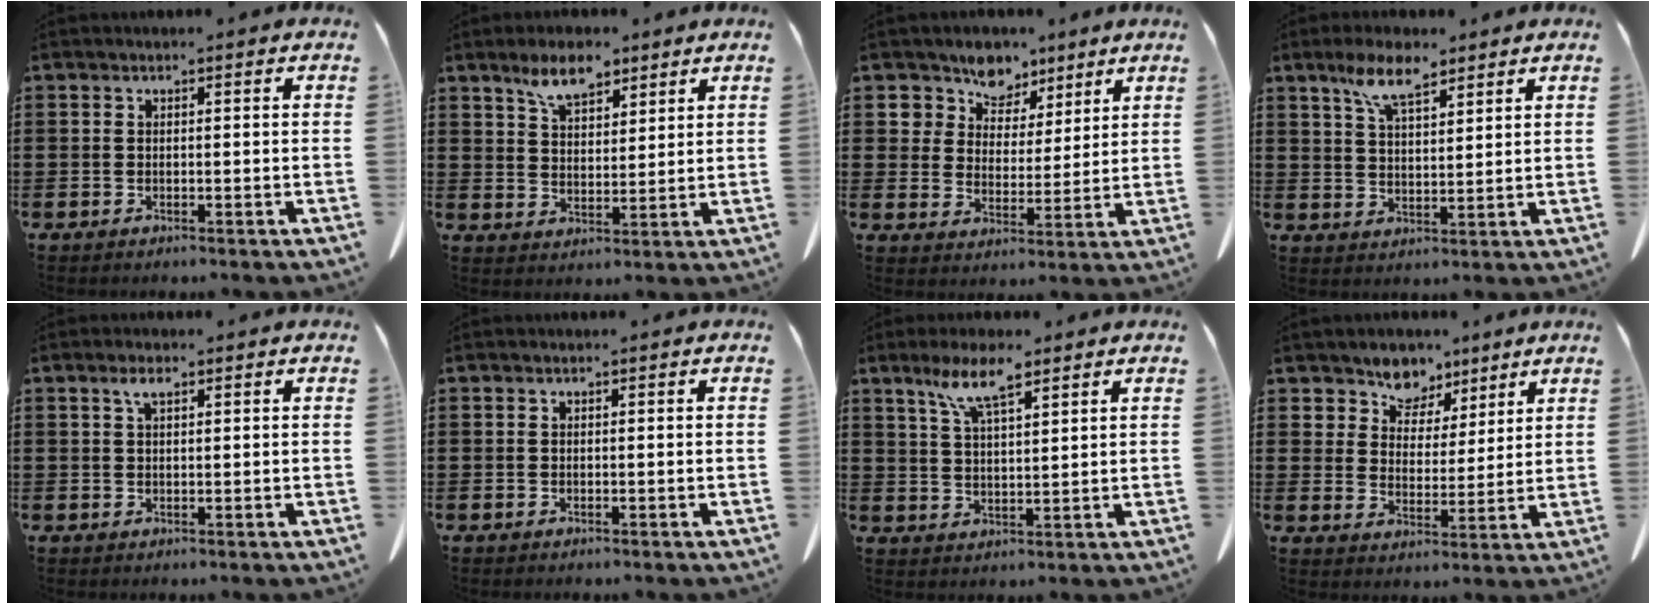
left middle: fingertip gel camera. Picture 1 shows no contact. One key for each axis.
{"total": 6.4, "fx": 4.8, "fy": 2.6, "fz": 3.3, "tx": -0.070, "ty": -0.005, "tz": 0.086}
{"total": 6.7, "fx": 5.3, "fy": 4.0, "fz": 0.2, "tx": -0.046, "ty": -0.026, "tz": 0.099}
{"total": 7.2, "fx": 4.9, "fy": 2.4, "fz": 4.7, "tx": -0.105, "ty": 0.001, "tz": 0.090}
{"total": 2.3, "fx": 1.2, "fy": 0.7, "fz": 1.8, "tx": -0.041, "ty": 0.003, "tz": 0.020}
{"total": 0.0}
{"total": 7.2, "fx": 4.7, "fy": 1.6, "fz": 5.3, "tx": -0.114, "ty": -0.001, "tz": 0.082}
{"total": 6.2, "fx": 5.1, "fy": 3.6, "fz": -0.1, "tx": -0.037, "ty": -0.027, "tz": 0.093}